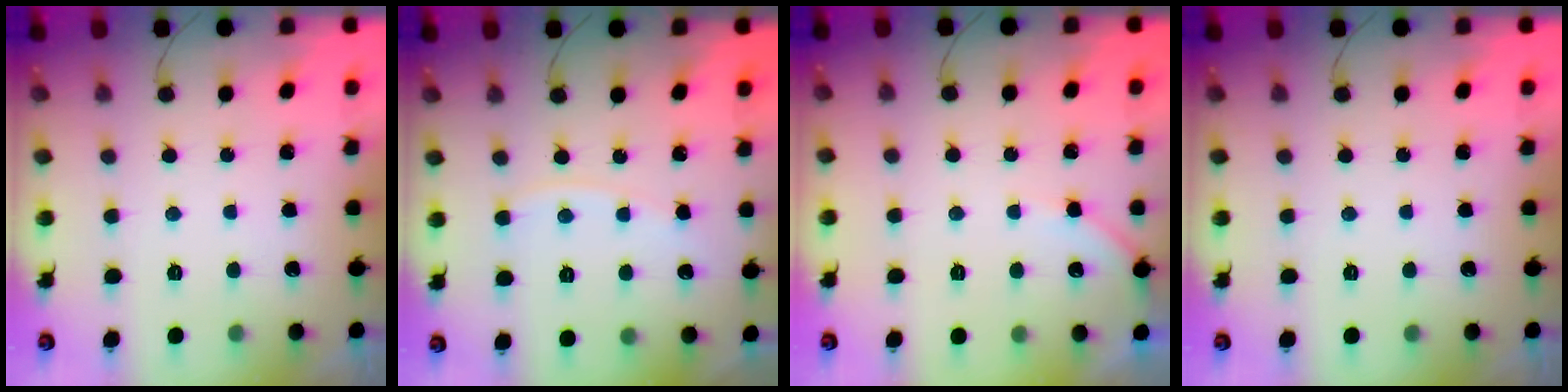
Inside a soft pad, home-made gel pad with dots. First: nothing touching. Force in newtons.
{"total": 3.5, "press": 3.5, "slide": 0.5}
{"total": 3.7, "press": 3.7, "slide": 0.5}
{"total": 0.0}